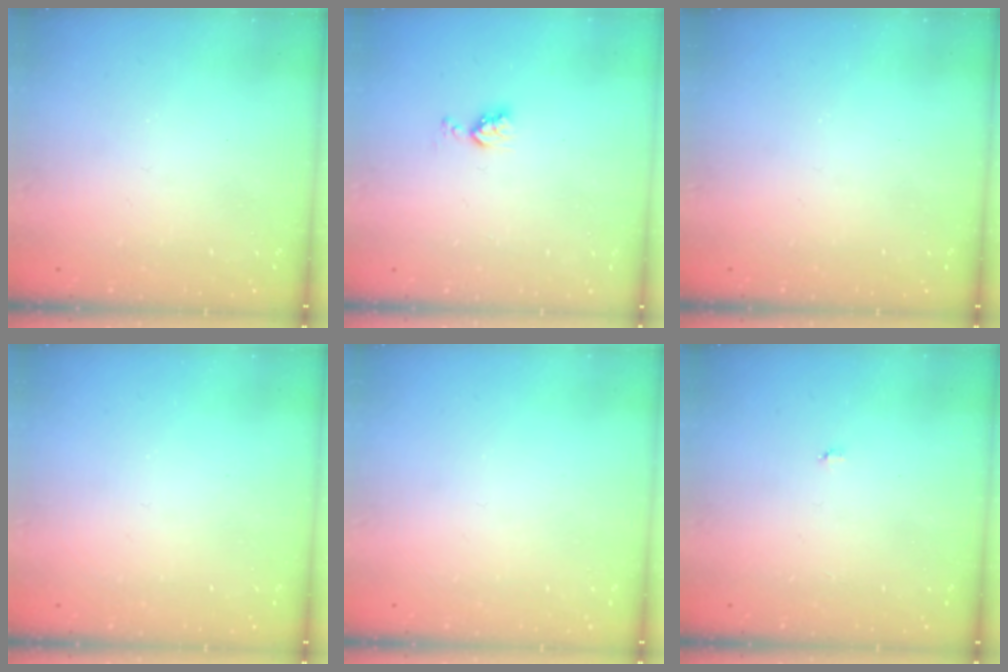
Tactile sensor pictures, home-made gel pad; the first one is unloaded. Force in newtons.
{"total": 4.4, "press": 4.3, "slide": 0.7}
{"total": 0.0}
{"total": 0.0}
{"total": 0.0}
{"total": 2.9, "press": 2.9, "slide": 0.3}